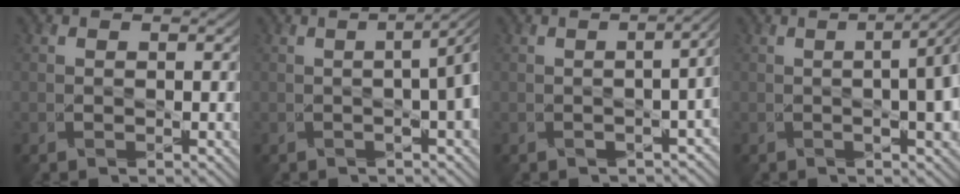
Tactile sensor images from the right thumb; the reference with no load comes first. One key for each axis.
{"total": 7.3, "fx": -0.5, "fy": 2.3, "fz": 6.9, "tx": -0.055, "ty": 0.011, "tz": -0.026}
{"total": 4.6, "fx": -0.9, "fy": 1.7, "fz": 4.2, "tx": -0.043, "ty": -0.001, "tz": -0.009}
{"total": 8.7, "fx": -0.3, "fy": 2.8, "fz": 8.3, "tx": -0.075, "ty": 0.012, "tz": -0.022}